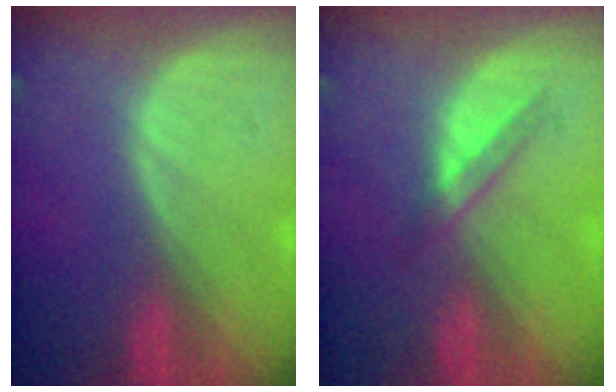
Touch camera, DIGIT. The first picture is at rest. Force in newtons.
{"total": 2.6, "press": 2.4, "slide": 1.0}